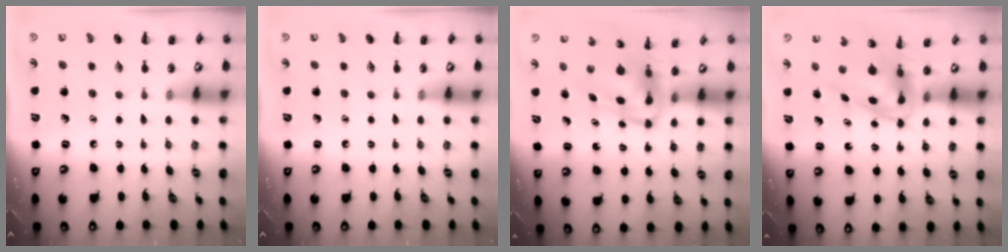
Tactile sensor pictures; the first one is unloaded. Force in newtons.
{"total": 0.0}
{"total": 5.1, "press": 5.0, "slide": 1.1}
{"total": 4.0, "press": 4.0, "slide": 0.7}